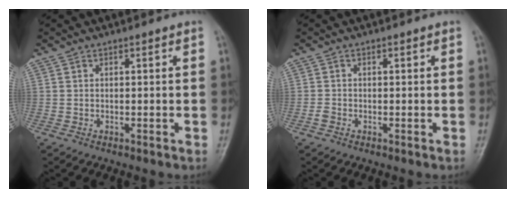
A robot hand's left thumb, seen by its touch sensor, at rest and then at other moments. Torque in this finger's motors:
{"motor_torque": [-0.15, 0.10, -0.04, 0.05, 0.00]}